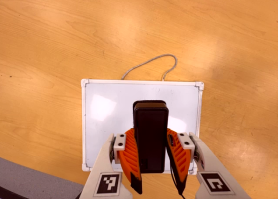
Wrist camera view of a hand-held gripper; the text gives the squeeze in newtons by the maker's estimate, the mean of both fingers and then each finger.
{"total": 8.9, "left": 7.5, "right": 10.3}